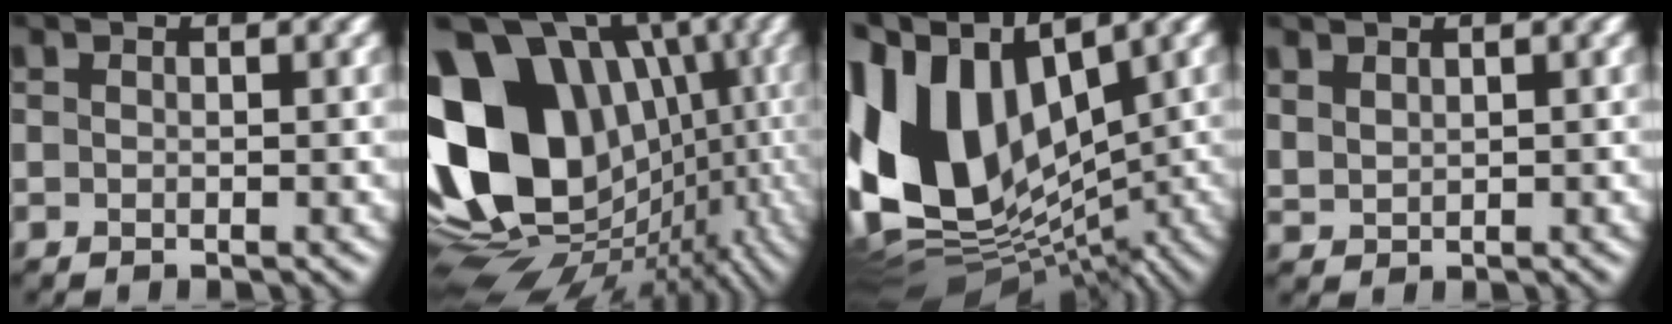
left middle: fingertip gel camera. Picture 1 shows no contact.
{"total": 19.6, "force": [1.9, 15.1, 12.4], "torque": [-0.237, 0.013, 0.069]}
{"total": 15.9, "force": [1.7, 10.4, 11.9], "torque": [-0.252, 0.026, 0.023]}
{"total": 1.2, "force": [1.1, 0.4, 0.2], "torque": [-0.009, 0.008, 0.034]}